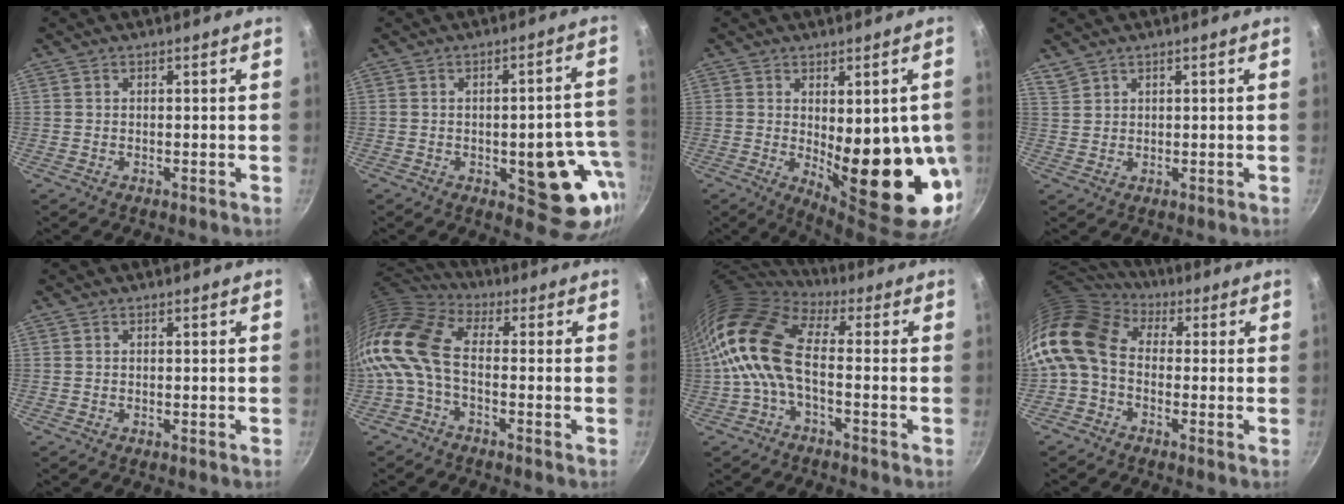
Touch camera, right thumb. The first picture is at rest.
{"total": 15.0, "force": [-3.6, 6.7, 13.0], "torque": [-0.093, 0.017, -0.041]}
{"total": 18.2, "force": [-1.3, 6.5, 16.9], "torque": [-0.202, -0.033, 0.003]}
{"total": 2.2, "force": [2.0, 1.0, 0.3], "torque": [-0.001, 0.005, 0.046]}
{"total": 0.0}
{"total": 12.1, "force": [-1.8, 6.5, 10.1], "torque": [-0.211, 0.025, -0.056]}
{"total": 12.8, "force": [-1.0, 6.3, 11.1], "torque": [-0.209, 0.025, -0.035]}
{"total": 13.9, "force": [-0.3, 10.3, 9.3], "torque": [-0.183, 0.030, -0.028]}